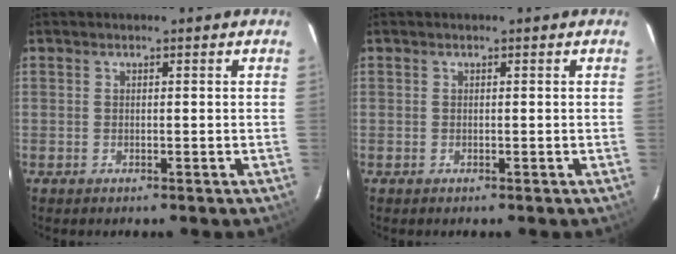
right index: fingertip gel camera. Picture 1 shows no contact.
{"total": 0.0}